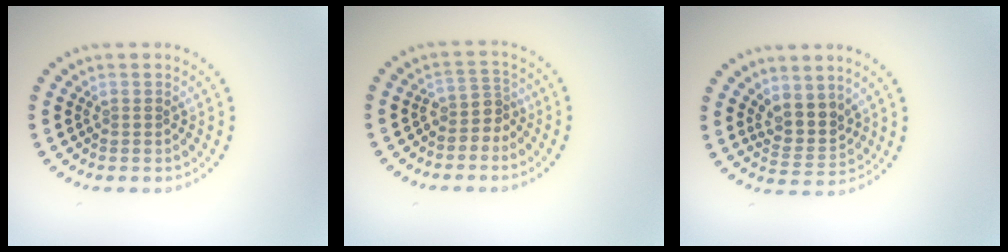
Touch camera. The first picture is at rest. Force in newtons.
{"total": 2.3, "press": 1.6, "slide": 1.7}
{"total": 2.9, "press": 2.4, "slide": 1.7}